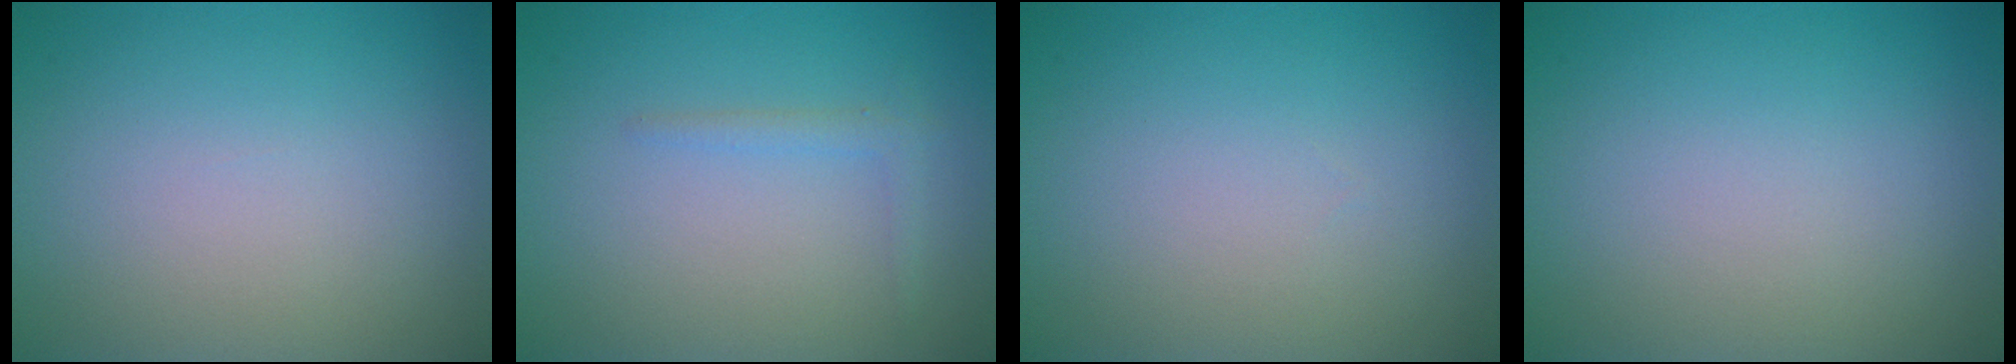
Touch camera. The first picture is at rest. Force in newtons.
{"total": 1.1, "press": 1.1, "slide": 0.1}
{"total": 0.0}
{"total": 0.0}